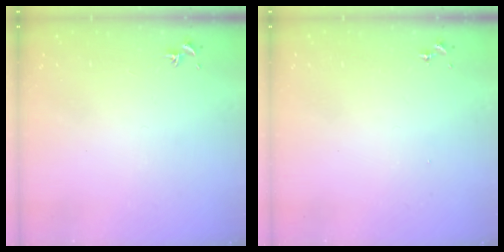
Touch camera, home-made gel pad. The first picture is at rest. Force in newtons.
{"total": 0.0}